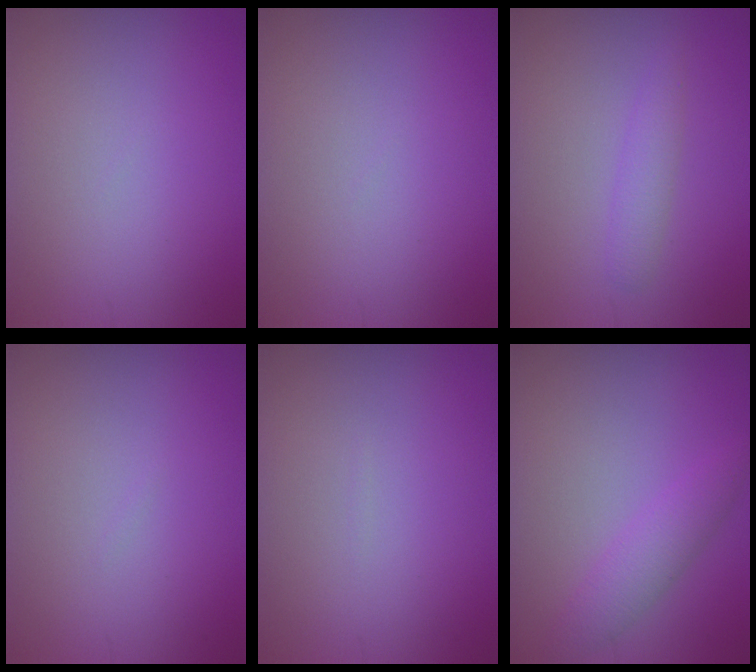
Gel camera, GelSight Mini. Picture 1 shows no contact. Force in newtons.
{"total": 0.0}
{"total": 1.6, "press": 1.6, "slide": 0.2}
{"total": 0.0}
{"total": 0.0}
{"total": 2.5, "press": 2.5, "slide": 0.2}